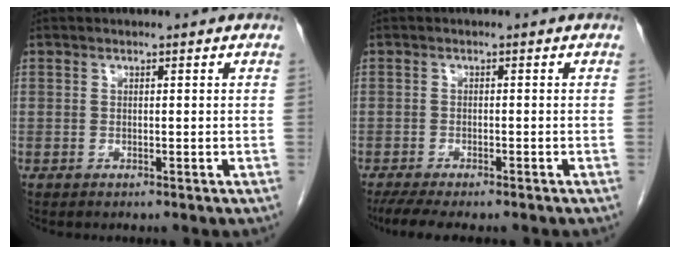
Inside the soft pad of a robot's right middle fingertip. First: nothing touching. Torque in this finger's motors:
{"motor_torque": [1.00, -0.63, 0.20, 0.07]}